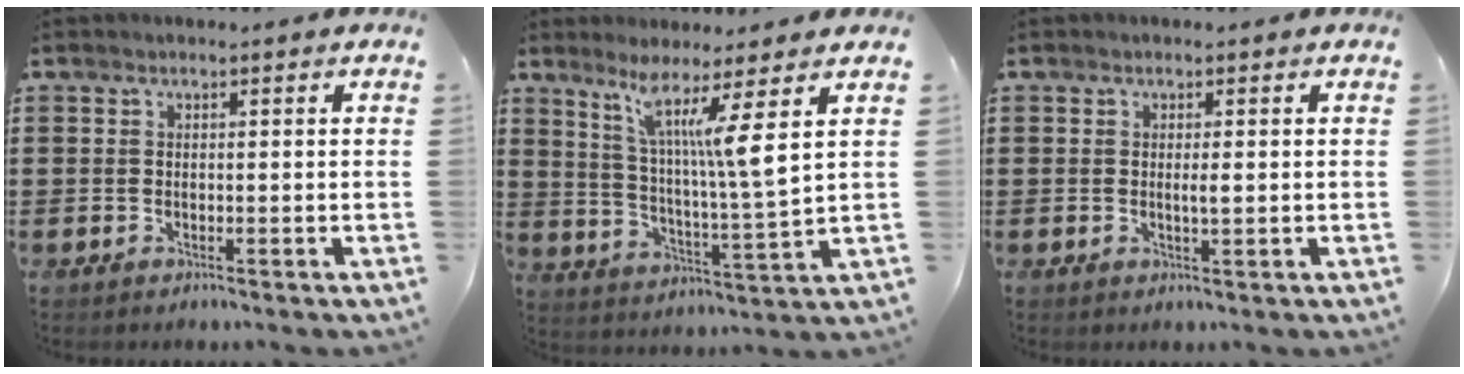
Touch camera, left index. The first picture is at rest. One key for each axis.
{"total": 9.4, "fx": 6.1, "fy": -1.1, "fz": 7.0, "tx": -0.138, "ty": -0.039, "tz": 0.094}
{"total": 1.3, "fx": 0.0, "fy": 0.2, "fz": 1.3, "tx": -0.026, "ty": -0.003, "tz": 0.000}